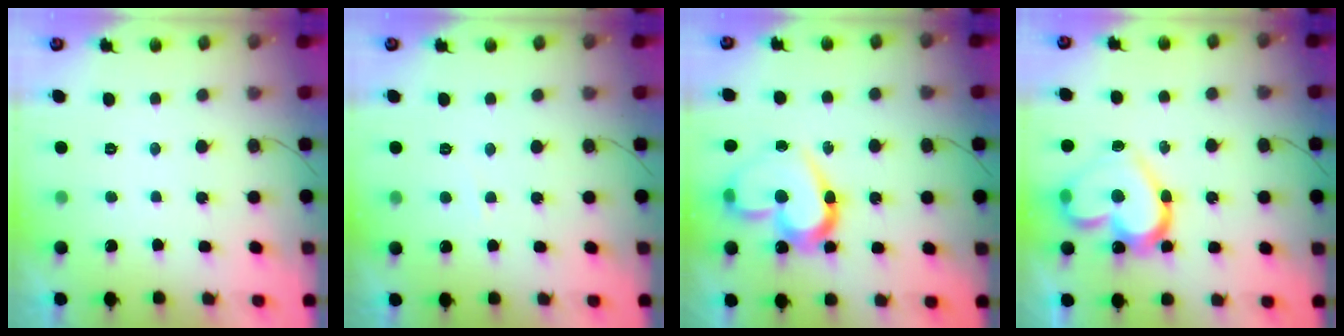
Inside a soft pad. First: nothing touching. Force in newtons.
{"total": 1.4, "press": 1.4, "slide": 0.1}
{"total": 17.6, "press": 17.5, "slide": 1.6}
{"total": 18.2, "press": 18.2, "slide": 1.5}